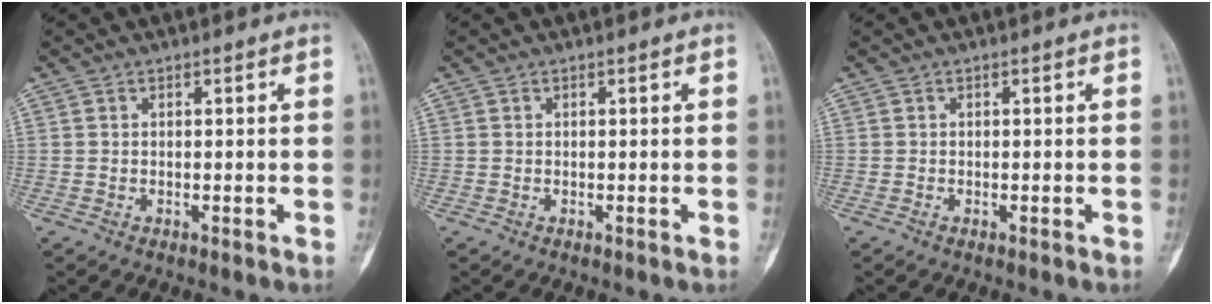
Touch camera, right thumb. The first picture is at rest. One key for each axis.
{"total": 0.0}
{"total": 0.0}